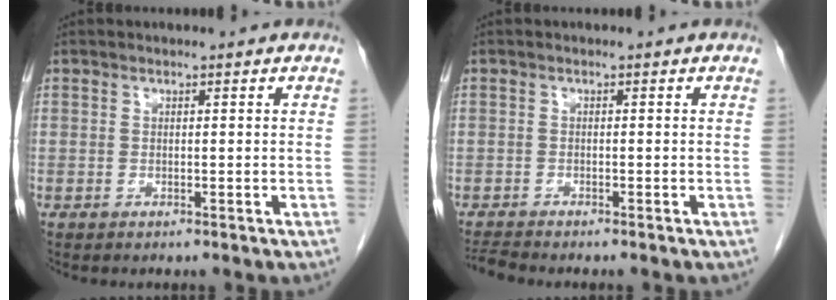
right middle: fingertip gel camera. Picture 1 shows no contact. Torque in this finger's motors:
{"motor_torque": [0.04, -0.03, 0.00, -0.01]}